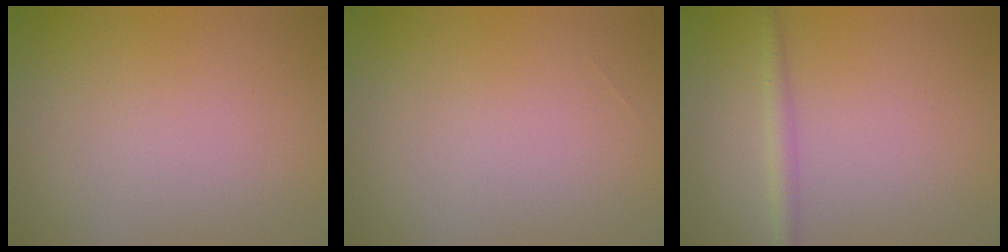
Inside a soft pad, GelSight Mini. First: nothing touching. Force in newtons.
{"total": 0.0}
{"total": 1.7, "press": 1.7, "slide": 0.0}